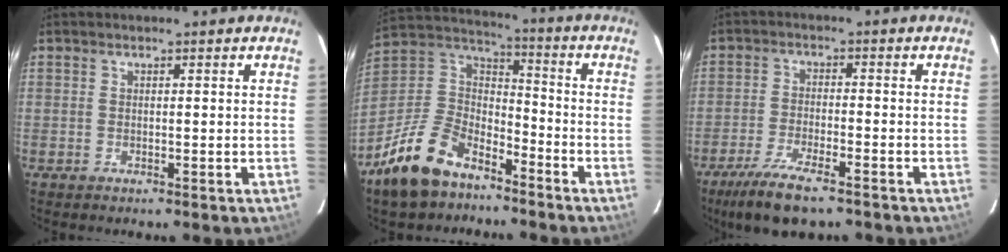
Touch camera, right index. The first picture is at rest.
{"total": 17.3, "force": [-11.8, 8.9, 8.9], "torque": [-0.202, 0.014, -0.207]}
{"total": 10.8, "force": [-7.7, 2.9, 6.9], "torque": [-0.161, -0.027, -0.141]}